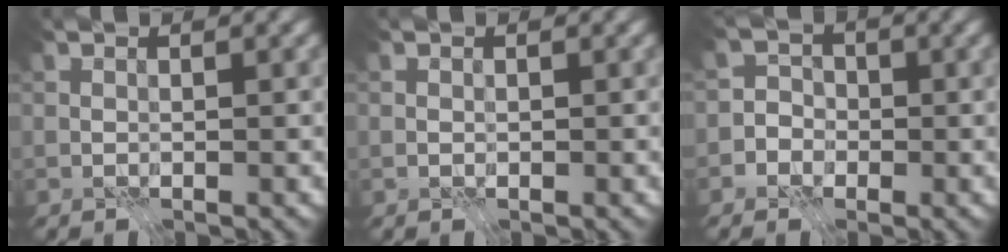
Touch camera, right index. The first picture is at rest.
{"total": 0.0}
{"total": 3.0, "force": [-1.5, 2.6, 0.4], "torque": [0.027, 0.014, -0.052]}